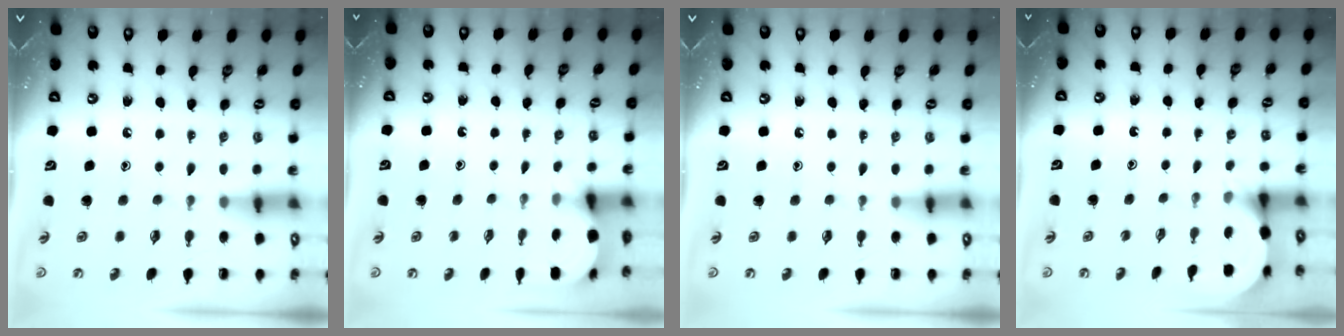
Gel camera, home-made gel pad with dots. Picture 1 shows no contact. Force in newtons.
{"total": 2.9, "press": 2.9, "slide": 0.3}
{"total": 0.0}
{"total": 3.0, "press": 3.0, "slide": 0.2}